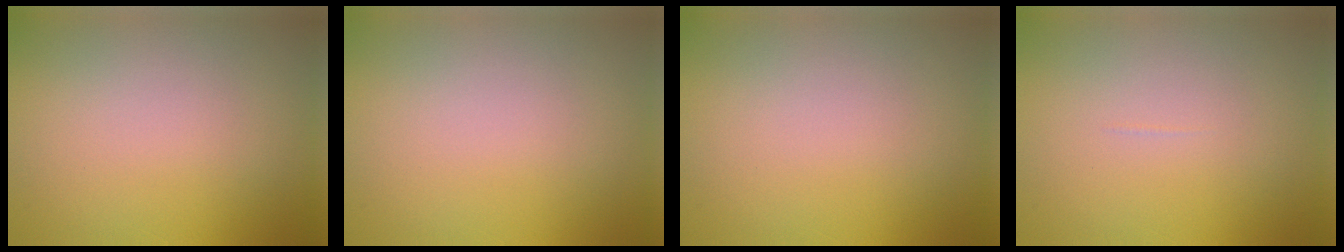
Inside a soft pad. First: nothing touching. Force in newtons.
{"total": 0.0}
{"total": 0.0}
{"total": 0.0}